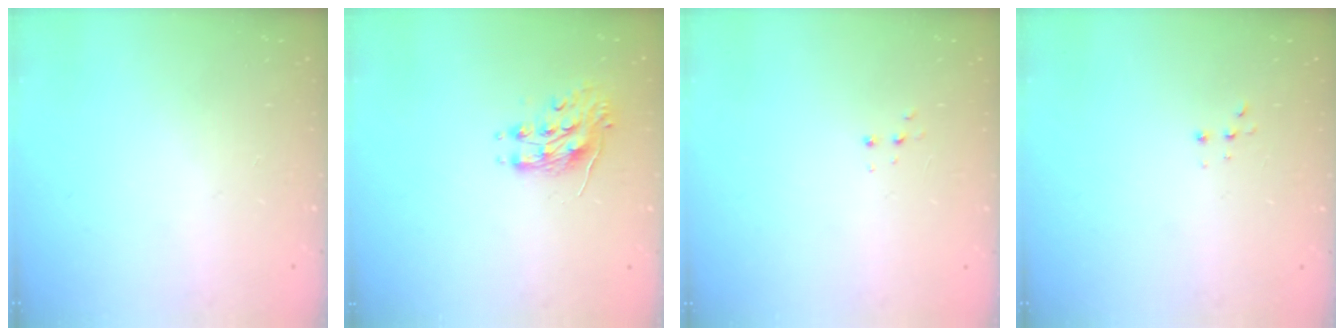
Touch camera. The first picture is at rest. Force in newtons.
{"total": 8.4, "press": 8.3, "slide": 0.4}
{"total": 2.7, "press": 2.7, "slide": 0.5}
{"total": 2.2, "press": 2.2, "slide": 0.5}